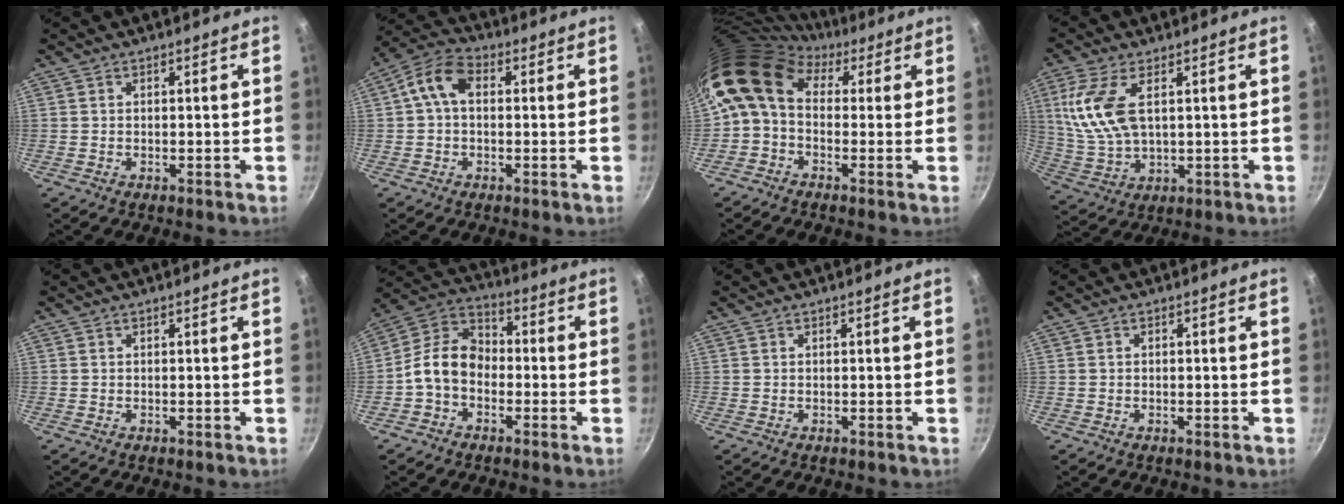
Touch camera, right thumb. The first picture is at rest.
{"total": 7.7, "force": [1.1, 5.1, 5.7], "torque": [-0.103, 0.024, 0.004]}
{"total": 12.7, "force": [2.1, 9.5, 8.2], "torque": [-0.153, 0.029, 0.009]}
{"total": 12.0, "force": [3.2, 6.0, 9.9], "torque": [-0.205, -0.002, 0.073]}
{"total": 0.0}
{"total": 10.2, "force": [-2.5, 7.5, 6.5], "torque": [-0.092, 0.043, -0.073]}
{"total": 0.0}
{"total": 0.6, "force": [0.1, 0.4, 0.3], "torque": [-0.004, 0.004, 0.001]}